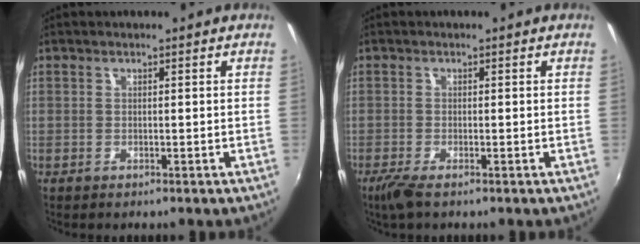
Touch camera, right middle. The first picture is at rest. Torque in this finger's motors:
{"motor_torque": [0.71, -0.46, 0.01, 0.04]}